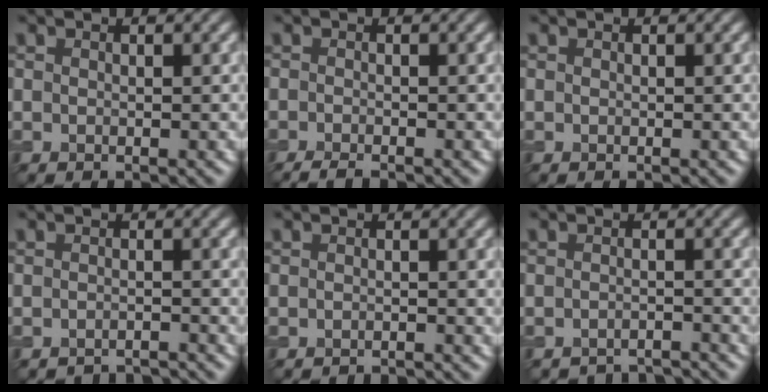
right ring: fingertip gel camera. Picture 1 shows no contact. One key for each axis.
{"total": 2.0, "fx": -1.7, "fy": 0.3, "fz": 1.1, "tx": -0.015, "ty": -0.003, "tz": -0.032}
{"total": 0.0}
{"total": 3.6, "fx": -3.6, "fy": 0.2, "fz": 0.4, "tx": -0.002, "ty": -0.009, "tz": -0.049}
{"total": 2.3, "fx": -2.2, "fy": 0.2, "fz": 0.4, "tx": 0.005, "ty": -0.008, "tz": -0.030}
{"total": 4.1, "fx": -4.1, "fy": 0.4, "fz": 0.2, "tx": 0.000, "ty": -0.003, "tz": -0.057}